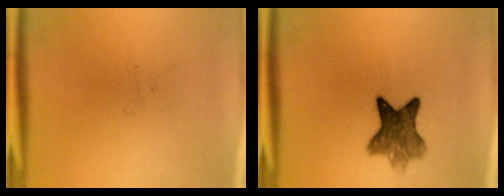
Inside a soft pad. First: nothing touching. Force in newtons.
{"total": 7.3}